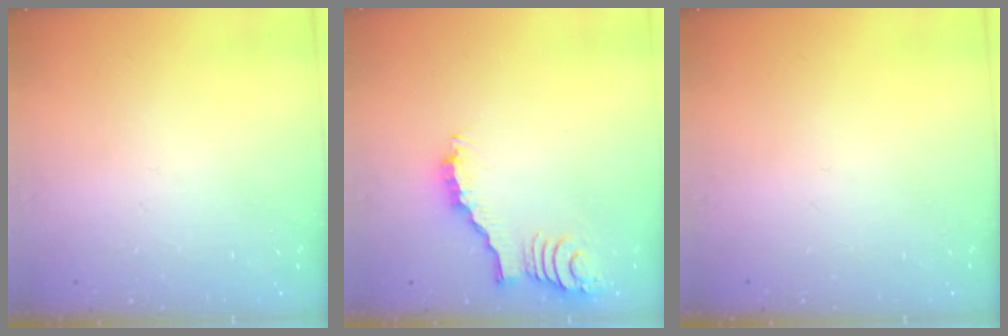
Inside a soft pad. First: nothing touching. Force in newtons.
{"total": 2.6, "press": 2.6, "slide": 0.4}
{"total": 0.0}